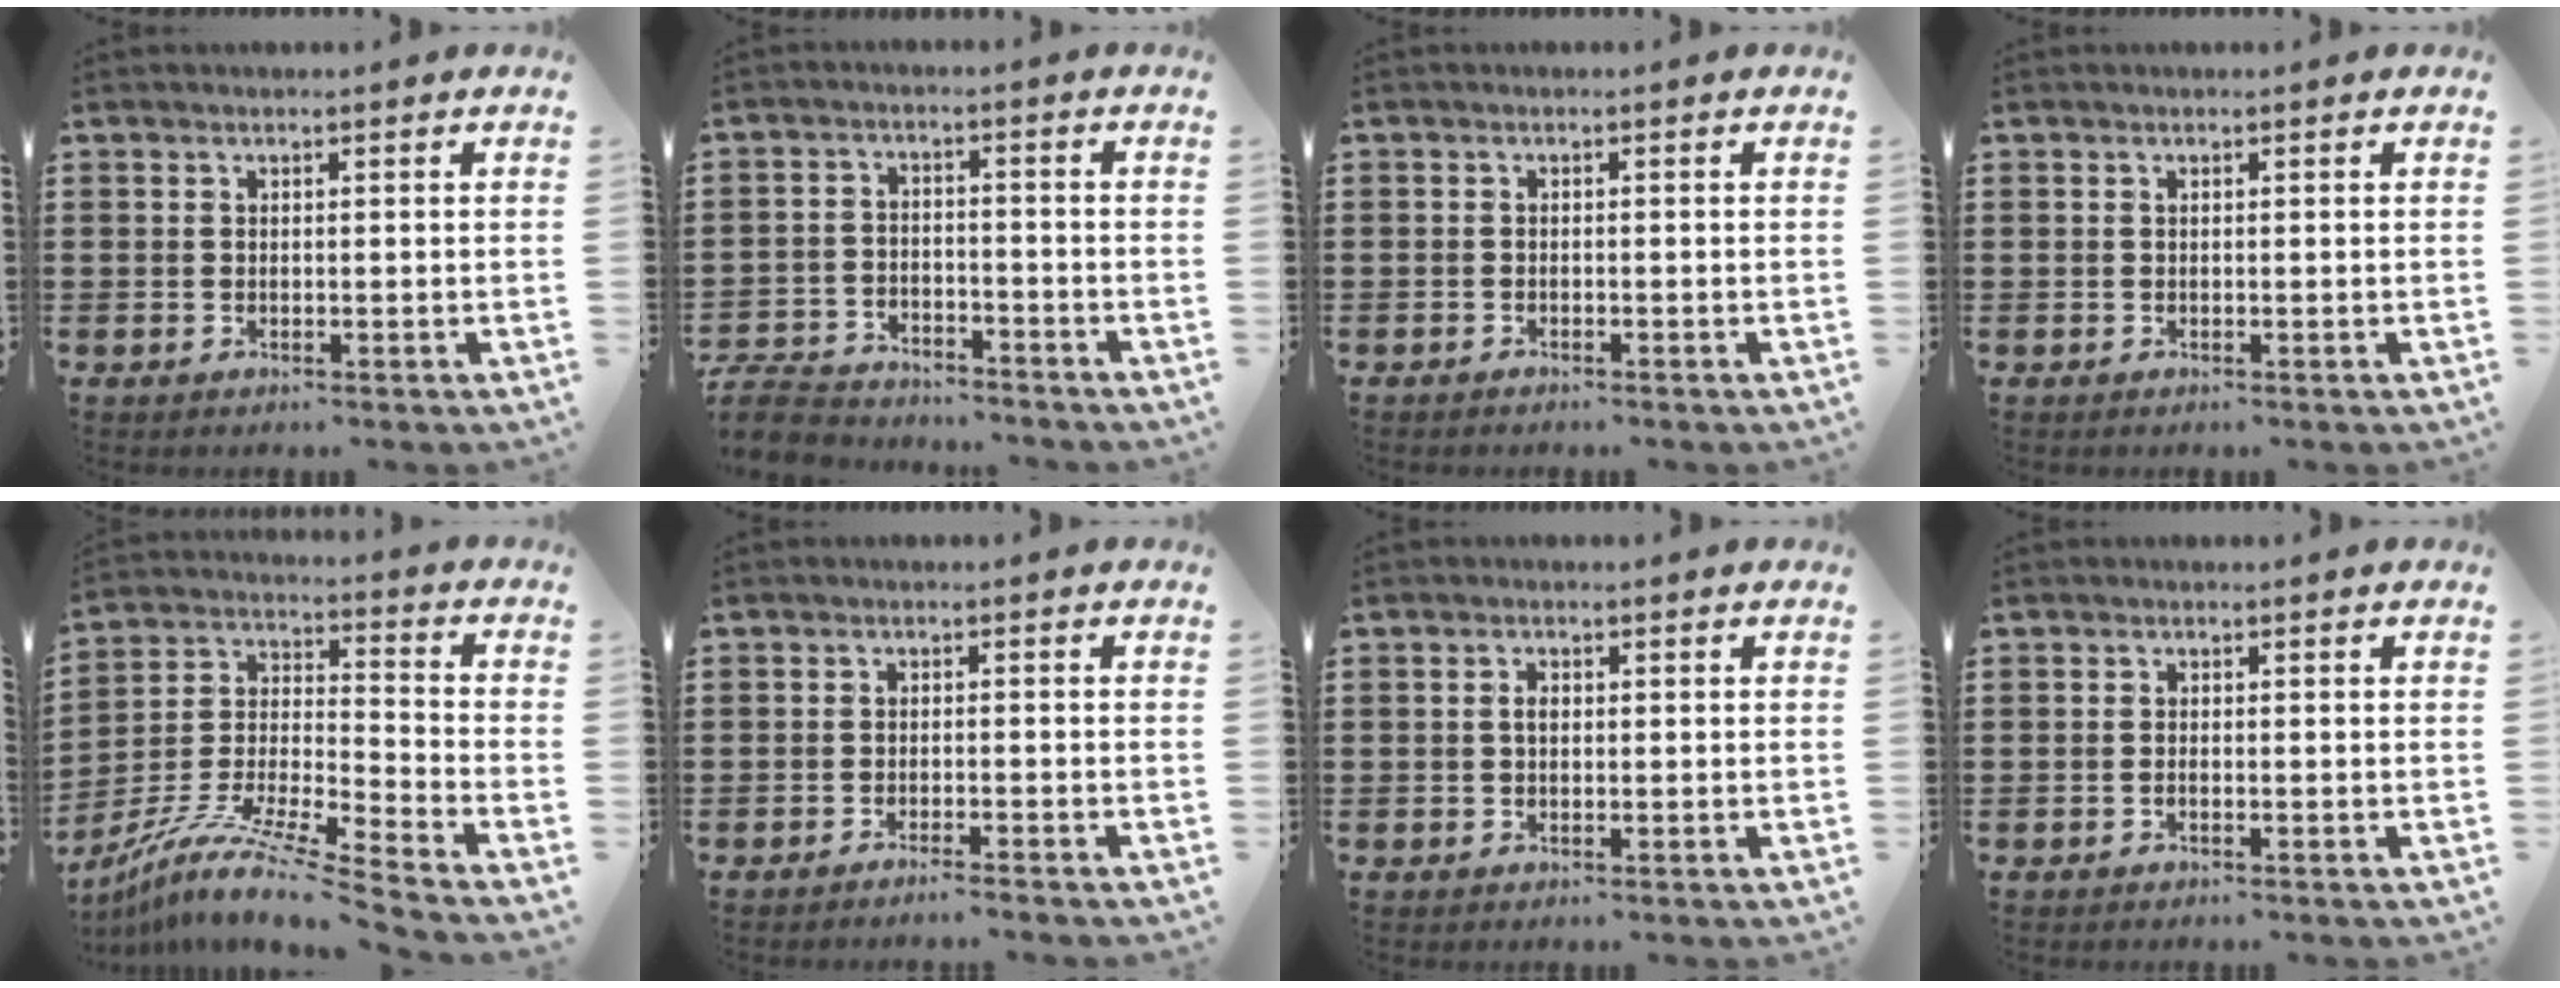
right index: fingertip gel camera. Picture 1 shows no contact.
{"total": 5.9, "force": [-5.8, 0.9, 0.7], "torque": [-0.036, -0.001, -0.122]}
{"total": 0.9, "force": [-0.9, 0.0, 0.0], "torque": [-0.001, -0.001, -0.019]}
{"total": 0.0}
{"total": 10.6, "force": [-9.2, -0.2, 5.2], "torque": [-0.110, -0.004, -0.188]}
{"total": 1.9, "force": [-1.8, -0.4, 0.4], "torque": [-0.006, 0.000, -0.035]}
{"total": 1.4, "force": [0.1, 0.8, 1.1], "torque": [-0.024, 0.005, 0.000]}
{"total": 0.6, "force": [-0.4, 0.0, 0.4], "torque": [-0.010, -0.005, -0.006]}